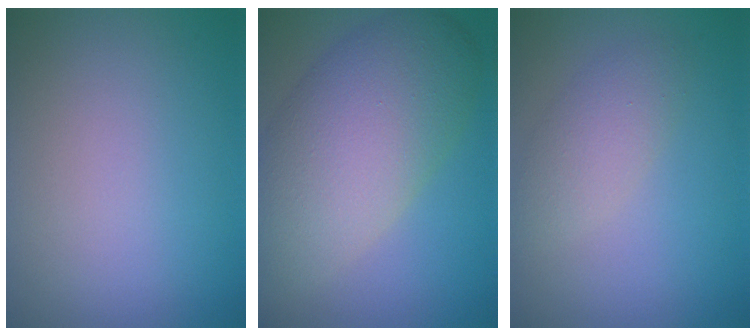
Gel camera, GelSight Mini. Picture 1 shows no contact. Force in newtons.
{"total": 10.1, "press": 10.0, "slide": 0.9}
{"total": 2.6, "press": 2.6, "slide": 0.2}